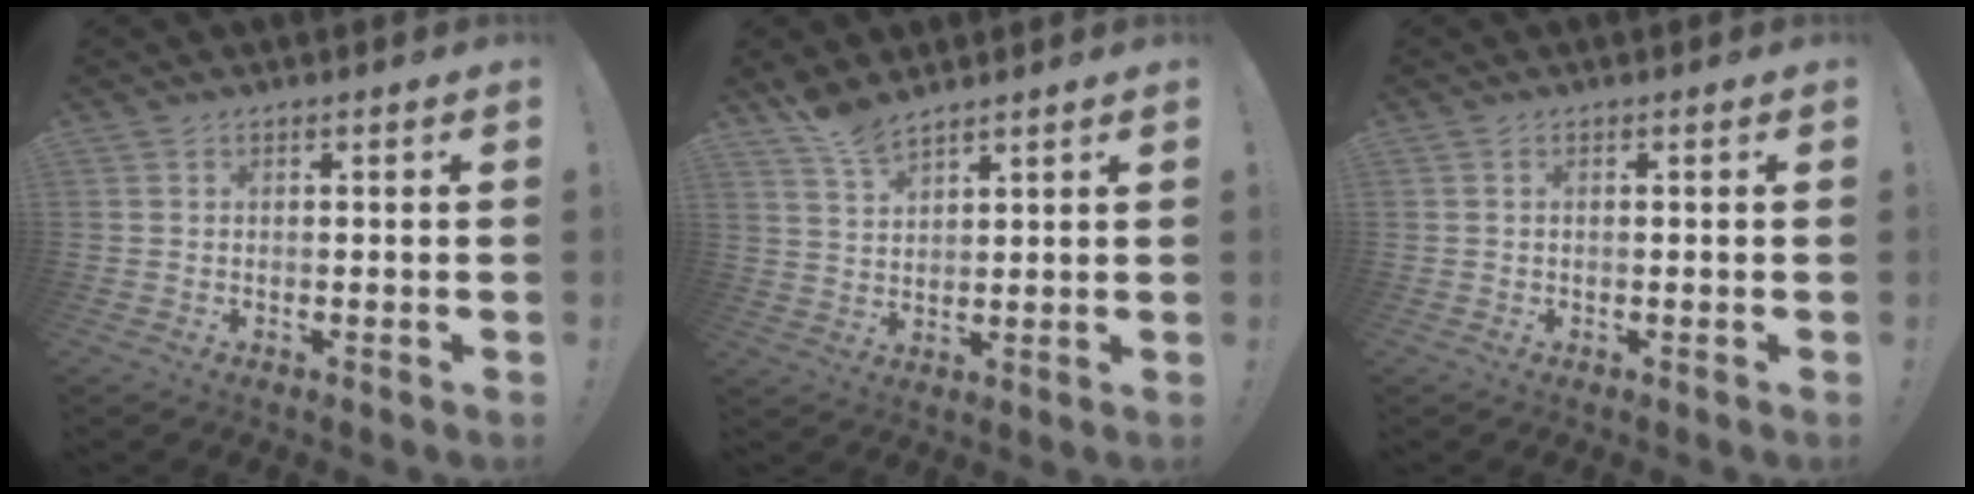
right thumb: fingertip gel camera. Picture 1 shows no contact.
{"total": 6.1, "force": [5.5, 1.6, 2.2], "torque": [-0.042, -0.033, 0.103]}
{"total": 0.5, "force": [0.0, 0.1, 0.5], "torque": [-0.012, 0.001, 0.001]}